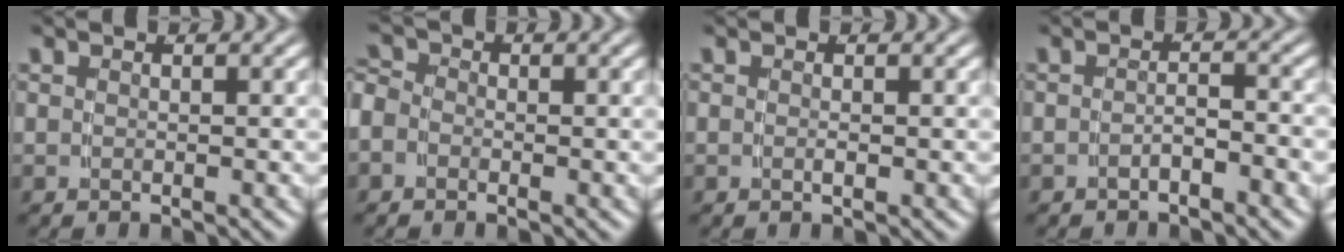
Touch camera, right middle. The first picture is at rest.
{"total": 2.7, "force": [-0.7, 2.4, 1.0], "torque": [-0.029, -0.008, -0.018]}
{"total": 0.5, "force": [-0.2, 0.2, 0.4], "torque": [-0.013, -0.003, -0.001]}
{"total": 1.7, "force": [-1.4, 0.2, 0.8], "torque": [-0.008, 0.002, -0.028]}